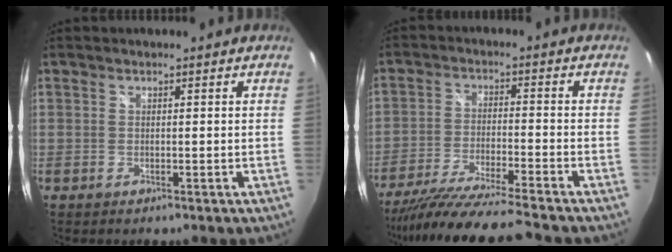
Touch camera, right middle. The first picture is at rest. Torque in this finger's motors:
{"motor_torque": [1.14, -1.00, 0.23, 0.08]}